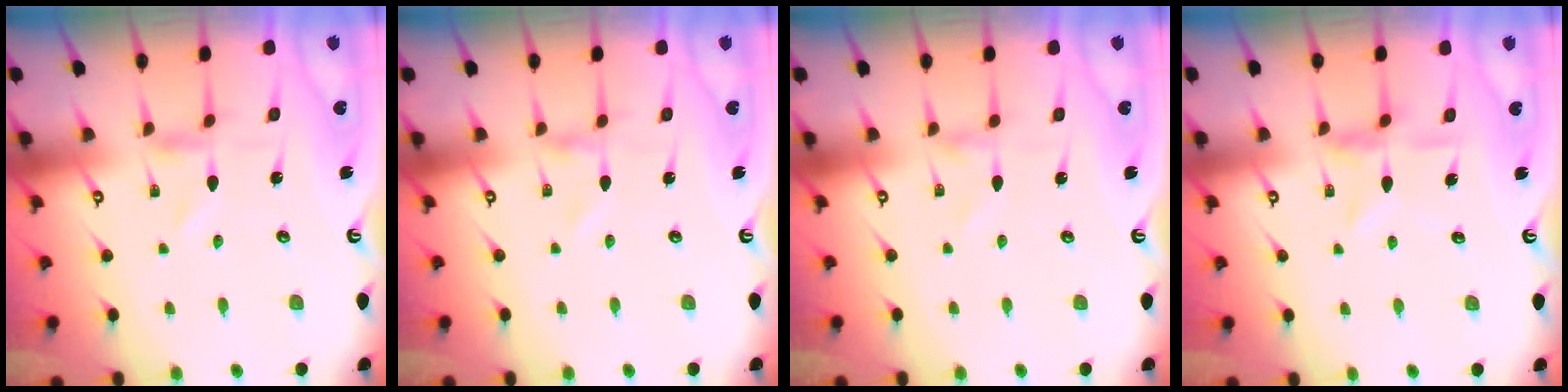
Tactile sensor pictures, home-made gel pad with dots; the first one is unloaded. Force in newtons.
{"total": 0.0}
{"total": 0.0}
{"total": 7.4, "press": 7.4, "slide": 0.7}